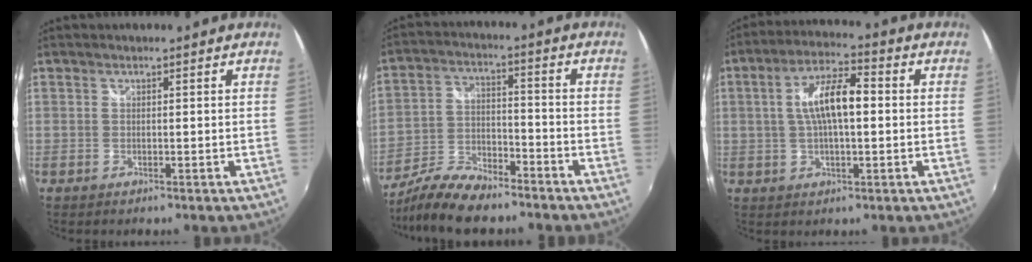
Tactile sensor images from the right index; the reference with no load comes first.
{"total": 13.1, "force": [-10.8, 4.0, 6.3], "torque": [-0.143, -0.010, -0.200]}
{"total": 9.6, "force": [0.6, 3.2, 9.0], "torque": [-0.167, 0.015, 0.010]}